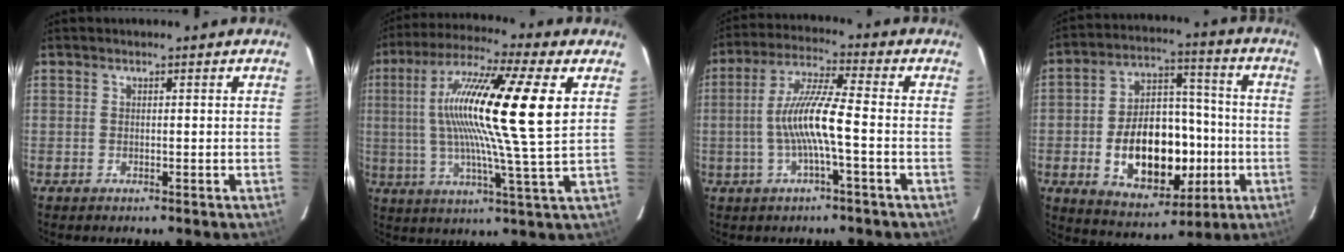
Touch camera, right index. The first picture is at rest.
{"total": 19.7, "force": [4.5, 0.4, 19.2], "torque": [-0.338, 0.013, 0.066]}
{"total": 10.9, "force": [-1.9, -0.3, 10.7], "torque": [-0.214, 0.007, -0.037]}
{"total": 18.5, "force": [-4.2, 11.6, 13.8], "torque": [-0.259, 0.026, -0.043]}